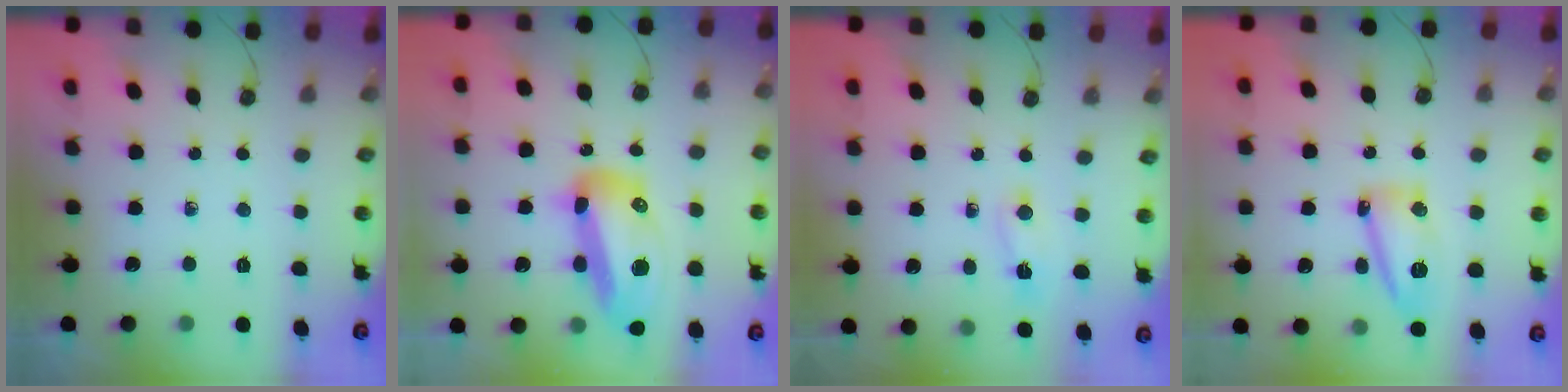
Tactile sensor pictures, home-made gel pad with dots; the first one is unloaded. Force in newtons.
{"total": 18.4, "press": 18.3, "slide": 1.8}
{"total": 2.9, "press": 2.8, "slide": 0.7}
{"total": 11.0, "press": 10.9, "slide": 0.8}